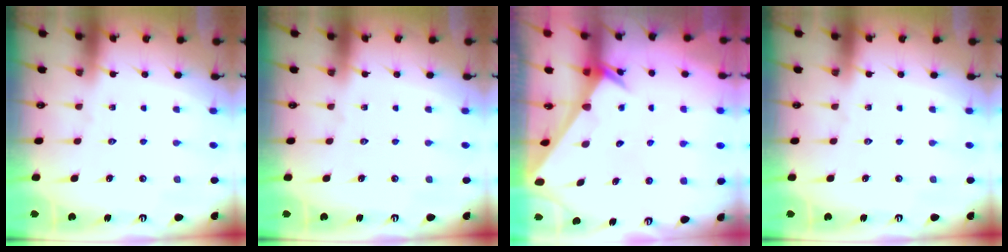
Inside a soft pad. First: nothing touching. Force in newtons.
{"total": 0.0}
{"total": 2.3, "press": 2.3, "slide": 0.1}
{"total": 0.0}